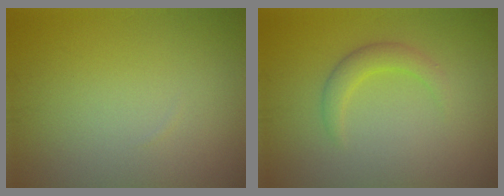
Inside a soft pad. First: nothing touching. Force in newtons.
{"total": 2.0, "press": 2.0, "slide": 0.1}